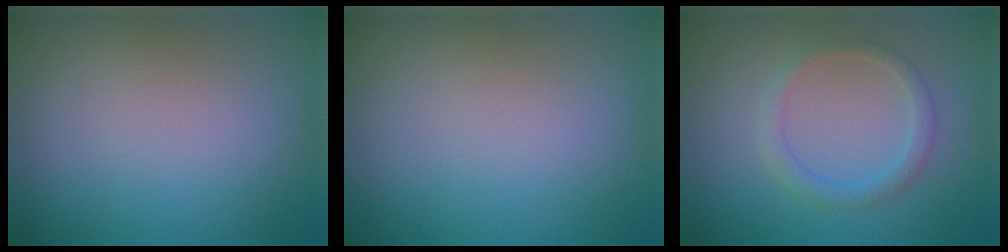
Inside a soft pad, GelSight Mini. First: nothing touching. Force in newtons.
{"total": 0.0}
{"total": 1.8, "press": 1.8, "slide": 0.0}